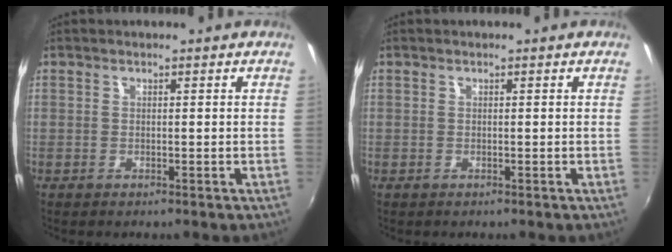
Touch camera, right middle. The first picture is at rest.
{"total": 0.0}